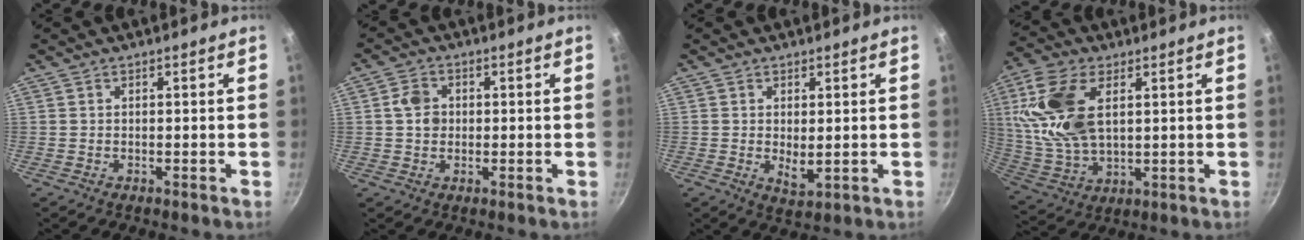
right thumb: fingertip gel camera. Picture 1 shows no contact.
{"total": 4.3, "force": [0.4, 3.6, 2.3], "torque": [-0.028, 0.007, -0.001]}
{"total": 3.5, "force": [0.3, 1.8, 3.0], "torque": [-0.048, -0.013, 0.009]}
{"total": 16.5, "force": [4.5, 9.2, 12.9], "torque": [-0.249, -0.011, 0.094]}